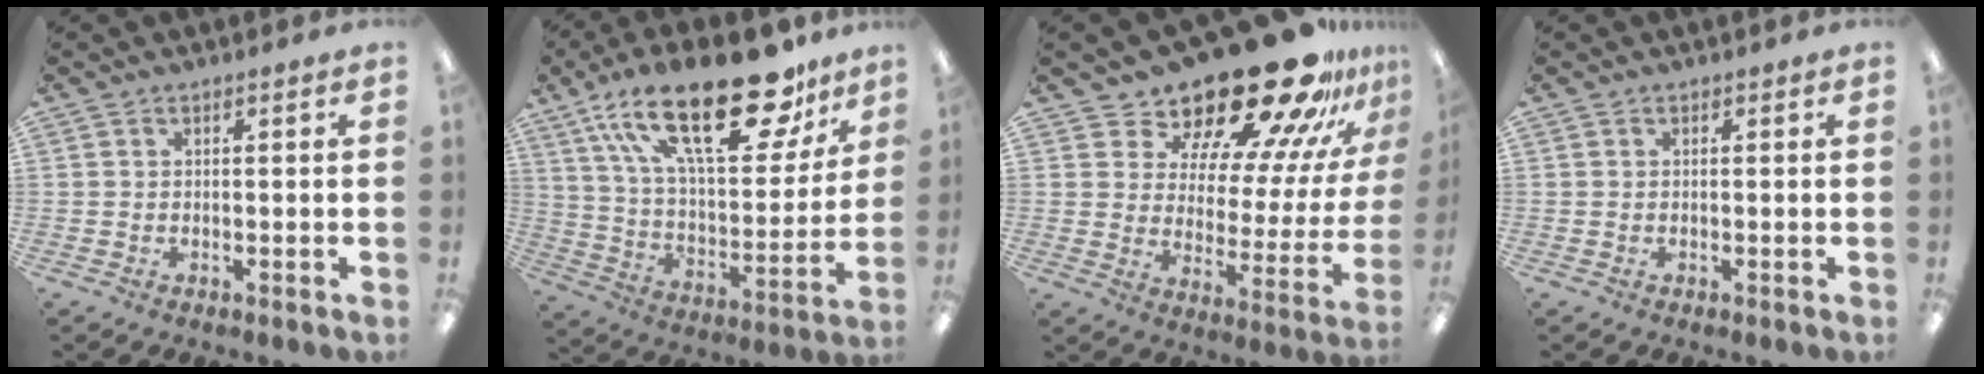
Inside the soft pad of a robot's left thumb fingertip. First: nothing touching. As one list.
[{"total": 30.4, "force": [18.1, 12.8, 20.8], "torque": [-0.342, -0.098, 0.304]}, {"total": 23.2, "force": [20.3, 6.7, 9.1], "torque": [-0.130, -0.162, 0.346]}, {"total": 0.0}]